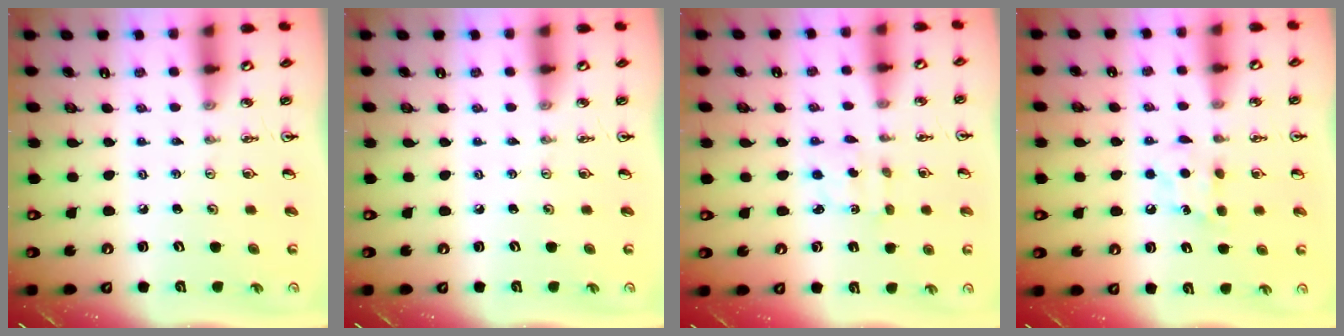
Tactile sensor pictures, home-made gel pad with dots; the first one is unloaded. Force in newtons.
{"total": 0.0}
{"total": 2.1, "press": 2.0, "slide": 0.7}
{"total": 5.9, "press": 5.9, "slide": 0.7}